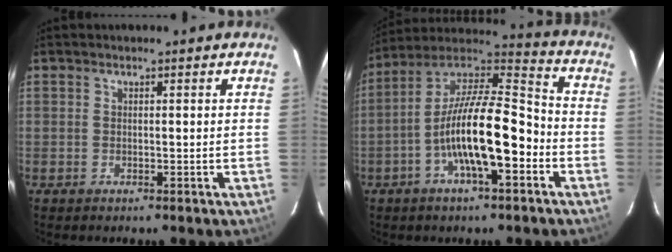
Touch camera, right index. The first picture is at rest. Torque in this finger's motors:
{"motor_torque": [0.84, -0.31, 1.05, 0.21]}